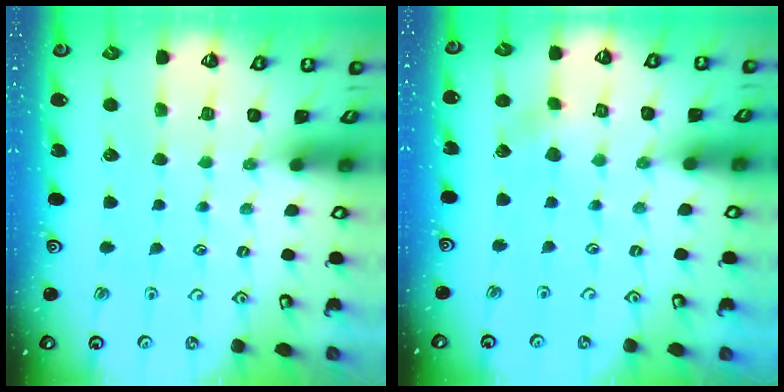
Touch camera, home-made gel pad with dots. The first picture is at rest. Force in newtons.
{"total": 2.9, "press": 2.8, "slide": 0.8}